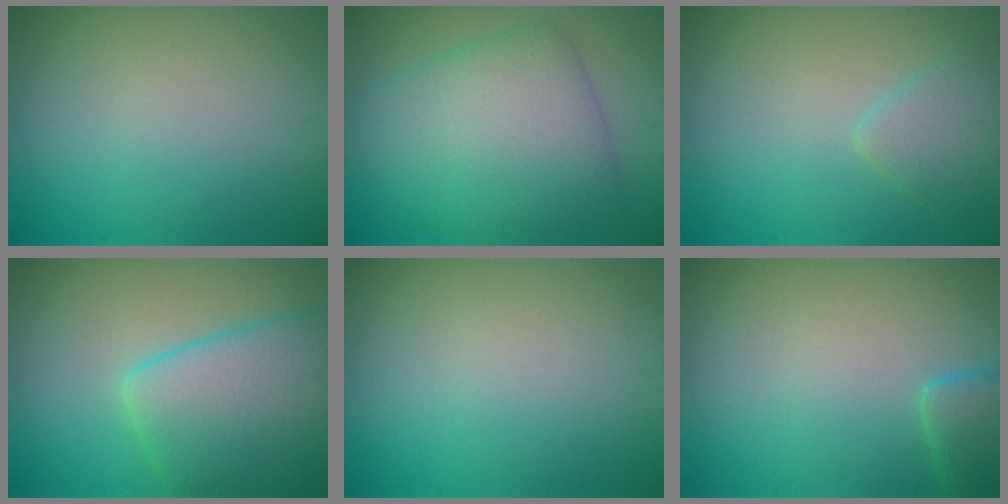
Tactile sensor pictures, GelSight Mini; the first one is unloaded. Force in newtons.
{"total": 8.2, "press": 8.2, "slide": 0.2}
{"total": 2.5, "press": 2.5, "slide": 0.2}
{"total": 8.2, "press": 8.2, "slide": 0.4}
{"total": 0.0}
{"total": 2.4, "press": 2.4, "slide": 0.2}